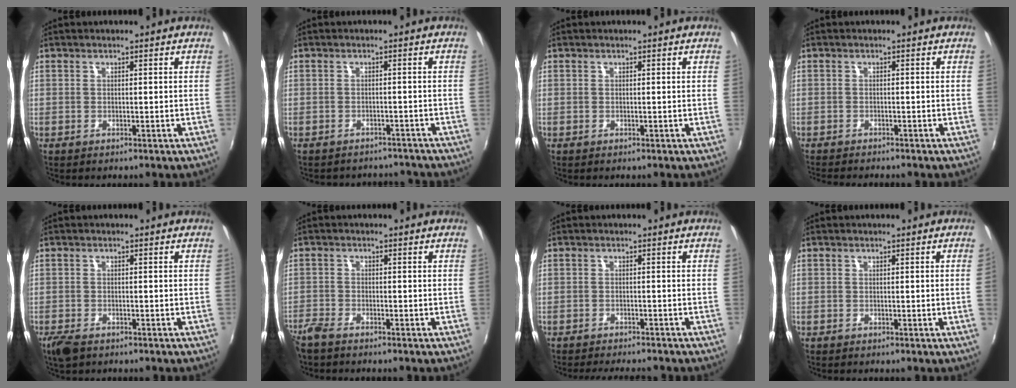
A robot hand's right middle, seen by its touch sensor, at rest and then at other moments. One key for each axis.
{"total": 8.2, "fx": -7.4, "fy": 2.7, "fz": 2.0, "tx": -0.046, "ty": -0.002, "tz": -0.089}
{"total": 0.0}
{"total": 3.9, "fx": -3.6, "fy": 0.3, "fz": 1.4, "tx": -0.036, "ty": -0.016, "tz": -0.062}
{"total": 3.7, "fx": -2.6, "fy": 1.7, "fz": 2.0, "tx": -0.051, "ty": -0.013, "tz": -0.050}
{"total": 3.6, "fx": -3.2, "fy": 0.9, "fz": 1.4, "tx": -0.042, "ty": -0.012, "tz": -0.066}
{"total": 6.2, "fx": -5.7, "fy": 0.9, "fz": 2.4, "tx": -0.062, "ty": -0.008, "tz": -0.083}
{"total": 1.1, "fx": 0.0, "fy": -0.6, "fz": 0.9, "tx": -0.006, "ty": -0.008, "tz": 0.001}